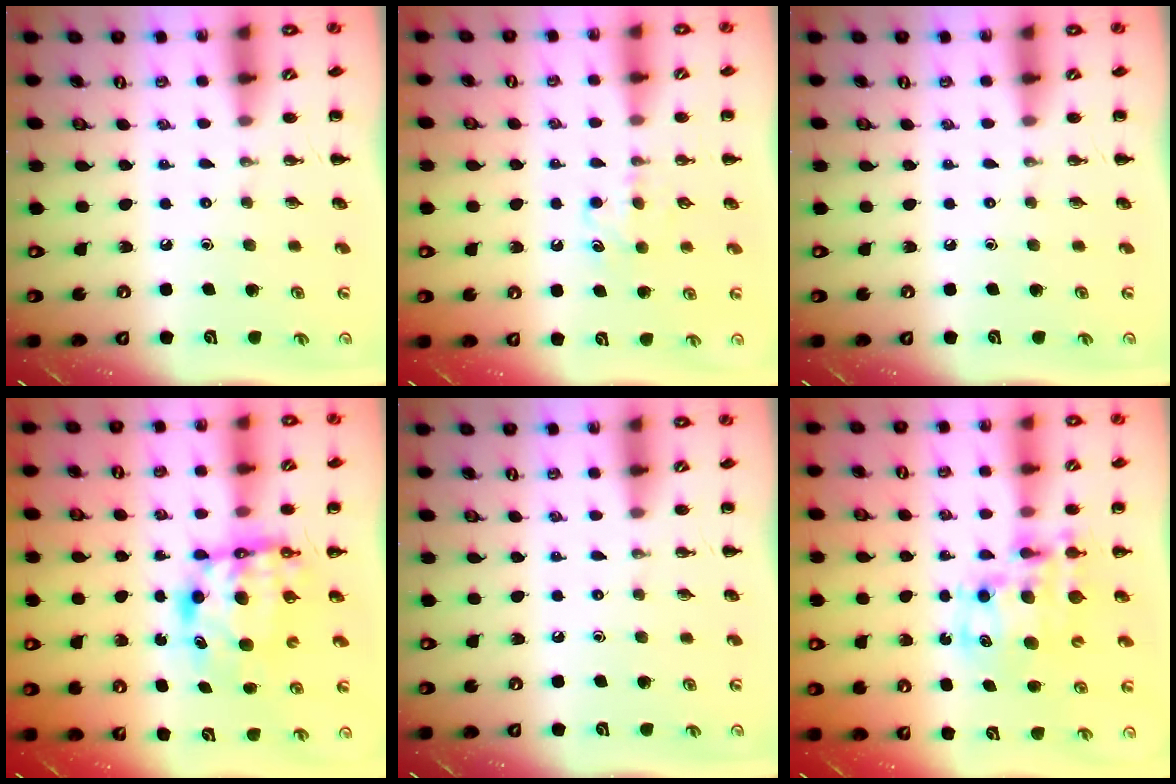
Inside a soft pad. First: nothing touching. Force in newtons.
{"total": 5.6, "press": 5.4, "slide": 1.6}
{"total": 0.0}
{"total": 6.9, "press": 6.7, "slide": 1.6}
{"total": 0.0}
{"total": 11.0, "press": 10.6, "slide": 2.8}